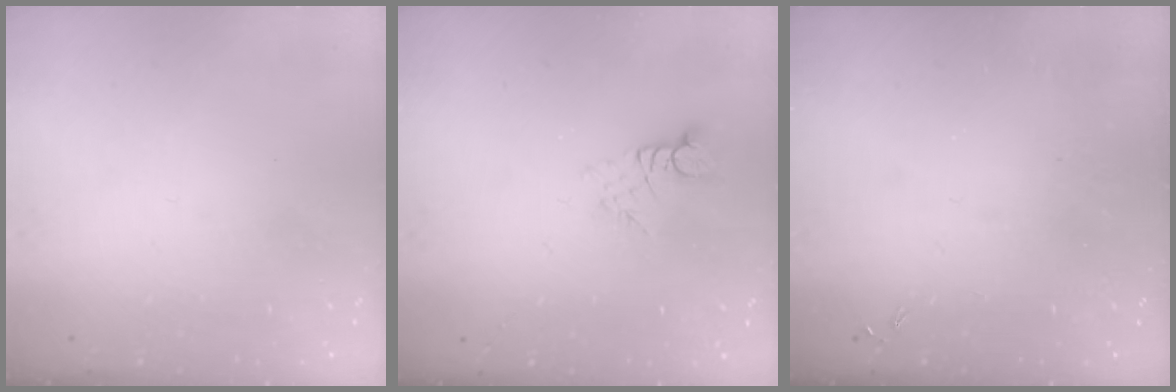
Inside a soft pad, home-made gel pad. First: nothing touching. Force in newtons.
{"total": 2.7, "press": 2.7, "slide": 0.4}
{"total": 0.0}